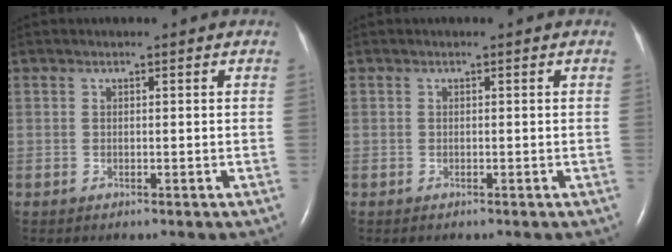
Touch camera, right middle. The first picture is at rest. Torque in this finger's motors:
{"motor_torque": [-0.12, -0.02, 0.01, 0.01]}